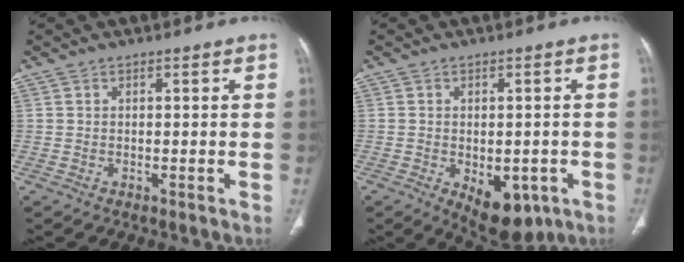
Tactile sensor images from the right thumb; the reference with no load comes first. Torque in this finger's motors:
{"motor_torque": [0.59, 1.30, -0.12, 0.11, 0.18]}